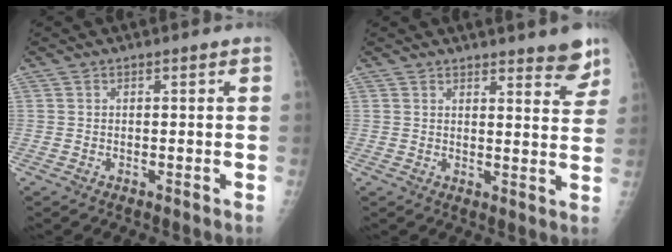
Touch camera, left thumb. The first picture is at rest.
{"total": 5.7, "force": [4.6, 1.3, 3.0], "torque": [-0.016, -0.033, 0.052]}